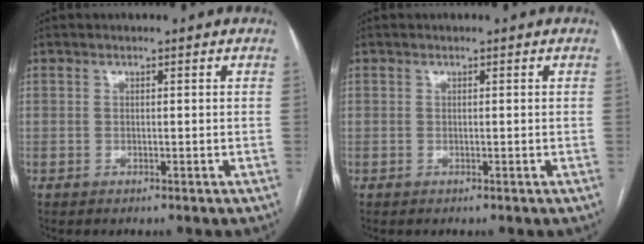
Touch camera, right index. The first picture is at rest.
{"total": 0.0}